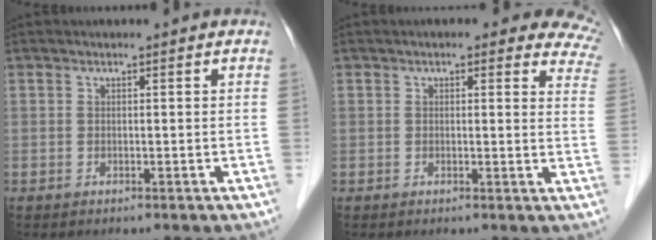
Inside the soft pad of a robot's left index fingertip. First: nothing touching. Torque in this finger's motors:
{"motor_torque": [0.41, -1.44, 0.28, 0.00]}